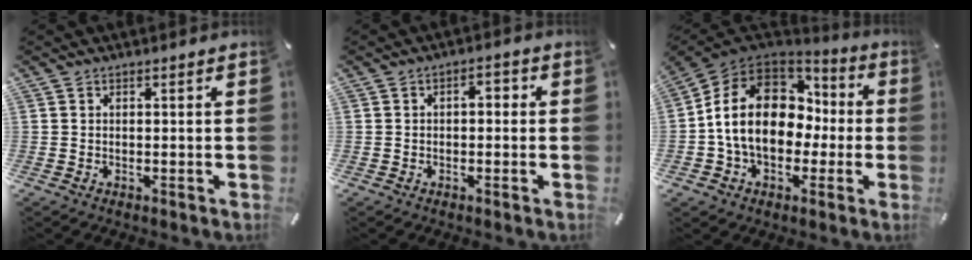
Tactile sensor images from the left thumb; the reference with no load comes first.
{"total": 2.7, "force": [-0.9, 1.6, 2.0], "torque": [-0.040, 0.014, -0.021]}
{"total": 16.8, "force": [-0.4, 13.3, 10.4], "torque": [-0.209, 0.016, 0.000]}